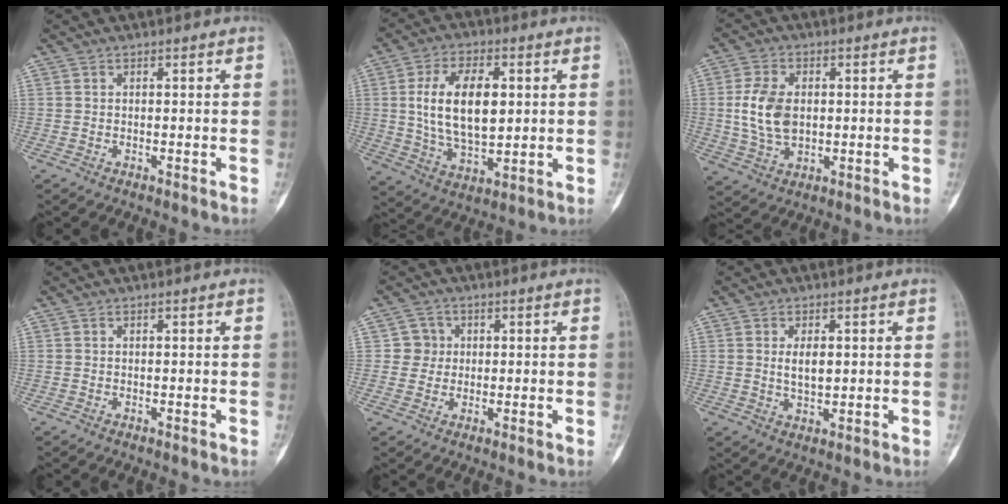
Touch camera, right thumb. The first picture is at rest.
{"total": 15.0, "force": [2.2, 8.2, 12.4], "torque": [-0.203, -0.006, 0.044]}
{"total": 9.6, "force": [0.3, 6.3, 7.3], "torque": [-0.136, 0.001, 0.011]}
{"total": 0.0}
{"total": 3.7, "force": [0.4, 3.7, 0.3], "torque": [0.029, 0.007, 0.001]}
{"total": 4.2, "force": [0.6, 2.2, 3.5], "torque": [-0.054, -0.007, 0.014]}